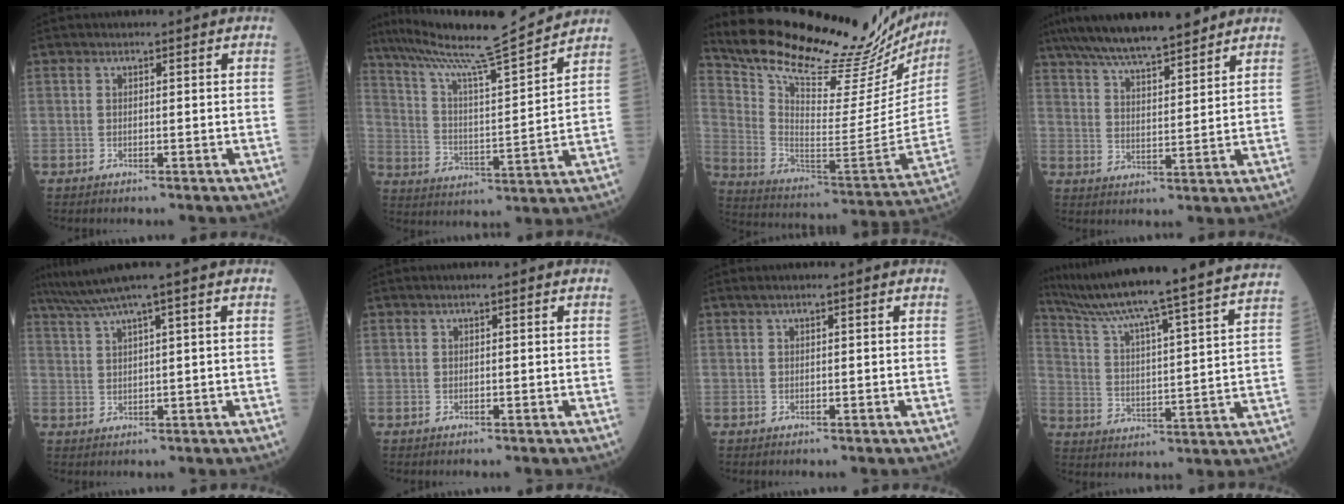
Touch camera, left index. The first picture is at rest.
{"total": 16.4, "force": [14.7, -0.8, 7.2], "torque": [-0.127, -0.011, 0.236]}
{"total": 32.0, "force": [29.0, 4.9, 12.7], "torque": [-0.218, -0.105, 0.393]}
{"total": 14.2, "force": [12.0, 2.0, 7.4], "torque": [-0.125, 0.023, 0.200]}
{"total": 5.1, "force": [3.8, -1.7, 2.9], "torque": [-0.060, 0.017, 0.077]}
{"total": 0.9, "force": [0.7, -0.2, 0.5], "torque": [-0.009, 0.012, 0.015]}
{"total": 1.3, "force": [1.0, -0.3, 0.8], "torque": [-0.016, 0.018, 0.022]}
{"total": 27.6, "force": [24.6, -2.1, 12.3], "torque": [-0.204, -0.055, 0.337]}